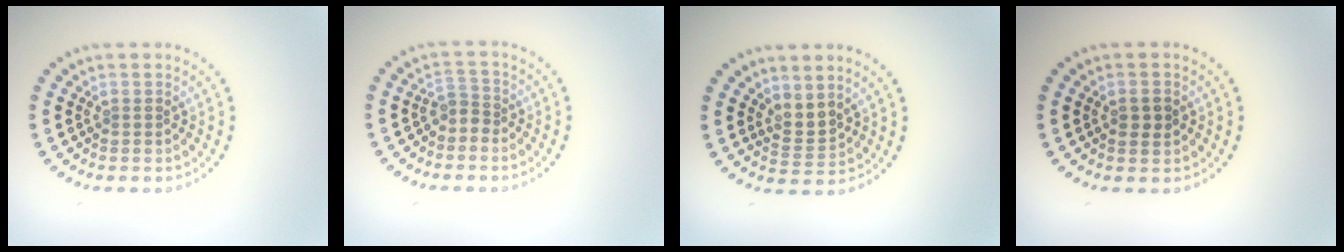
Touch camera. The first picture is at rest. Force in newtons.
{"total": 1.7, "press": 1.2, "slide": 1.3}
{"total": 2.0, "press": 1.4, "slide": 1.4}
{"total": 1.6, "press": 1.6, "slide": 0.1}